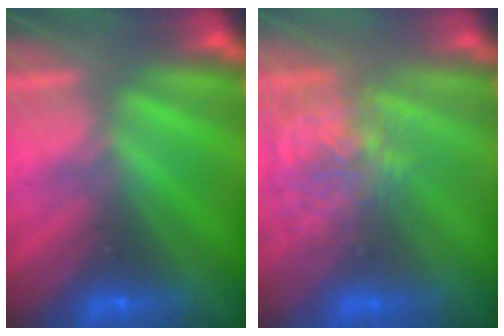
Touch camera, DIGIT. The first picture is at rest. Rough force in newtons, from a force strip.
{"total": 3.9}